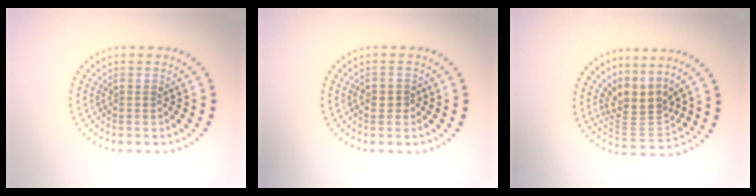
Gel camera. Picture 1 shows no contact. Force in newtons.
{"total": 0.9, "press": 0.8, "slide": 0.2}
{"total": 3.4, "press": 2.6, "slide": 2.2}